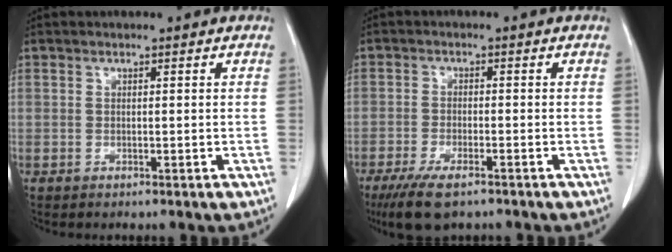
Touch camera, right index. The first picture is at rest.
{"total": 7.0, "force": [-4.9, 1.9, 4.6], "torque": [-0.082, -0.015, -0.080]}